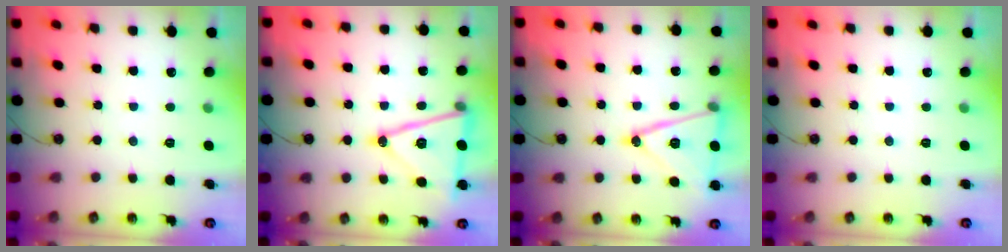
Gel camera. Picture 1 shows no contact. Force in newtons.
{"total": 17.2, "press": 16.8, "slide": 3.4}
{"total": 17.6, "press": 17.3, "slide": 3.4}
{"total": 0.0}